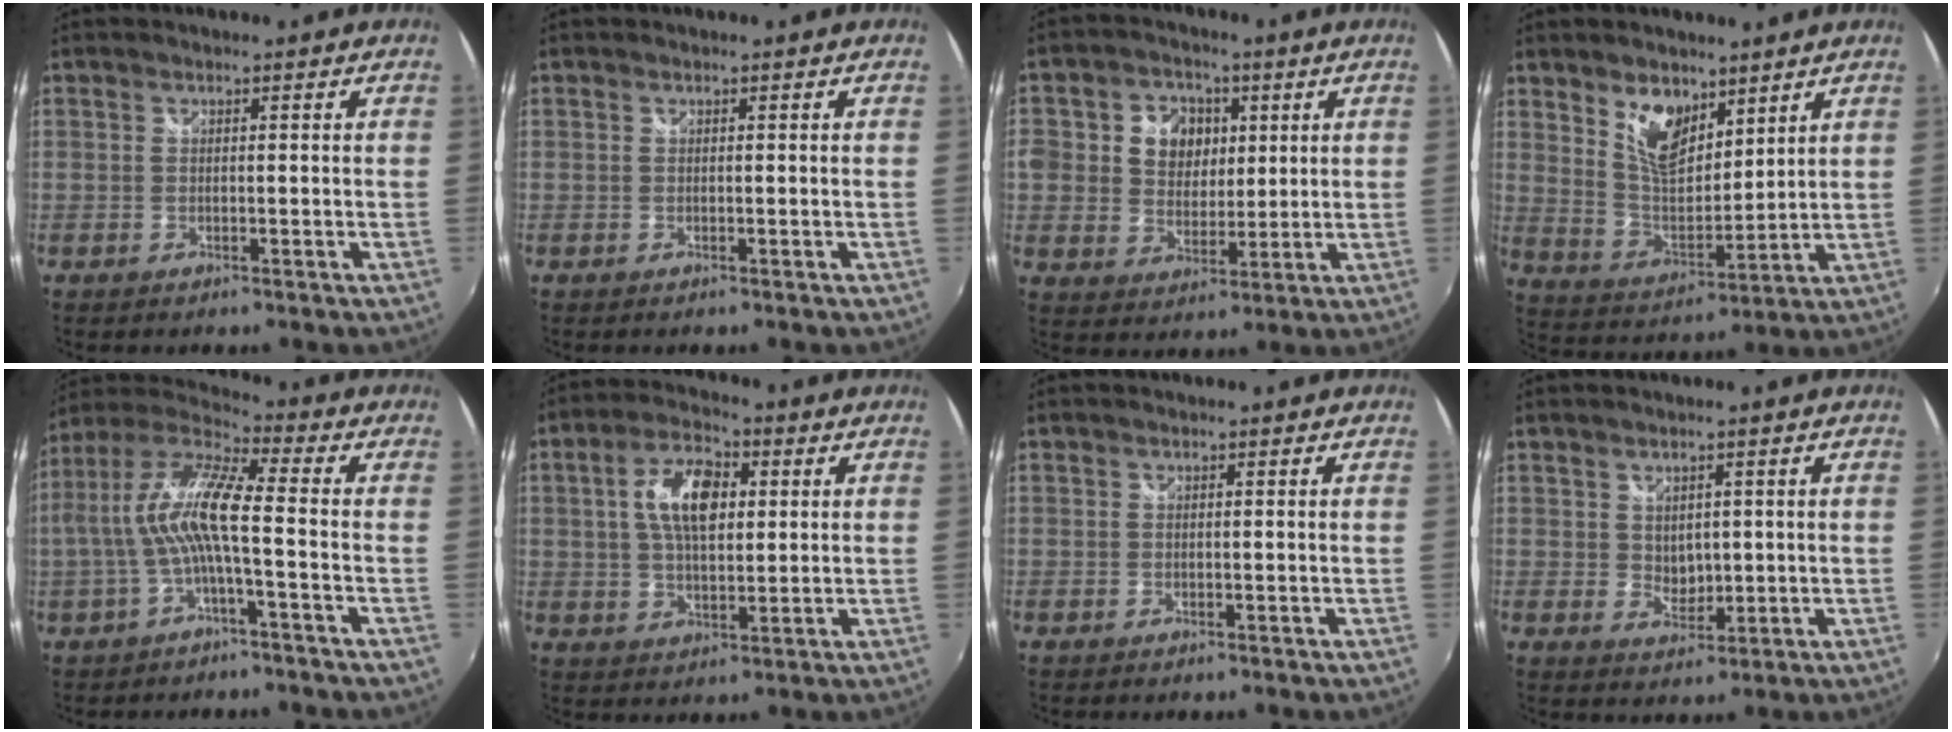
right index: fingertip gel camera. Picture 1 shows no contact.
{"total": 0.0}
{"total": 14.0, "force": [2.5, 12.1, 6.5], "torque": [-0.175, 0.036, 0.048]}
{"total": 10.1, "force": [6.1, 5.2, 6.1], "torque": [-0.105, 0.001, 0.121]}
{"total": 11.5, "force": [-1.1, 1.6, 11.3], "torque": [-0.218, 0.010, -0.019]}
{"total": 10.3, "force": [2.3, 5.3, 8.5], "torque": [-0.157, 0.017, 0.041]}
{"total": 0.0}
{"total": 3.2, "force": [1.0, 2.6, 1.6], "torque": [-0.019, -0.001, 0.023]}